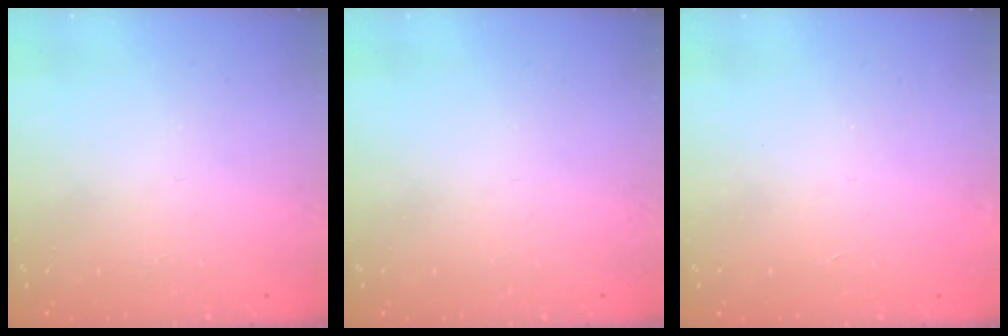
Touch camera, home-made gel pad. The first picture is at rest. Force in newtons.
{"total": 0.0}
{"total": 1.6, "press": 1.6, "slide": 0.1}